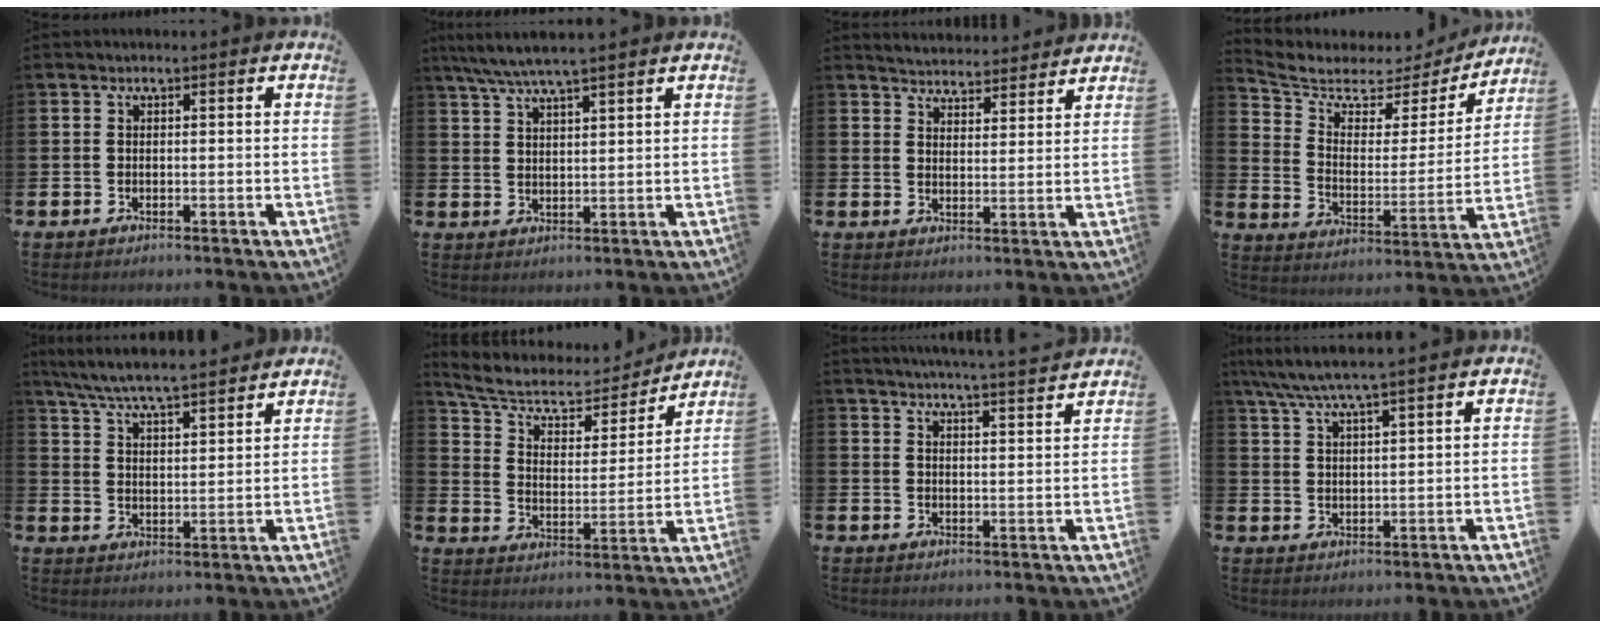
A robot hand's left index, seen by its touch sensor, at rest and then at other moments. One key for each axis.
{"total": 5.4, "fx": 4.8, "fy": 0.0, "fz": 2.3, "tx": -0.064, "ty": -0.011, "tz": 0.089}
{"total": 4.5, "fx": 4.5, "fy": 0.5, "fz": -0.3, "tx": -0.010, "ty": -0.032, "tz": 0.080}
{"total": 5.7, "fx": 4.8, "fy": 2.5, "fz": 1.4, "tx": -0.069, "ty": -0.038, "tz": 0.075}
{"total": 6.9, "fx": 6.7, "fy": 0.0, "fz": 1.9, "tx": -0.066, "ty": -0.039, "tz": 0.119}
{"total": 8.3, "fx": 6.9, "fy": 3.5, "fz": 3.0, "tx": -0.093, "ty": -0.043, "tz": 0.115}
{"total": 4.8, "fx": 4.6, "fy": -0.9, "fz": 0.8, "tx": -0.015, "ty": -0.034, "tz": 0.078}
{"total": 5.8, "fx": 5.2, "fy": -0.1, "fz": 2.5, "tx": -0.071, "ty": -0.014, "tz": 0.094}